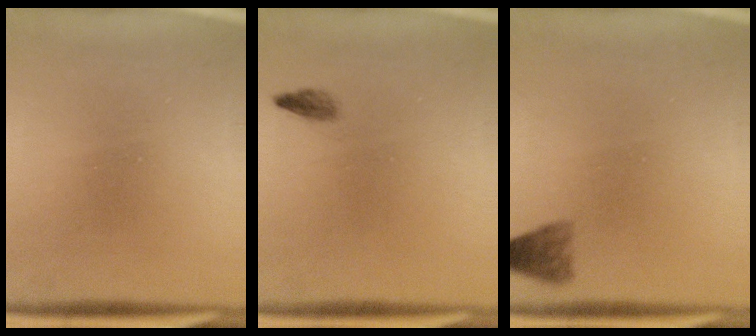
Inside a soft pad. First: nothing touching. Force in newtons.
{"total": 0.9}
{"total": 2.9}